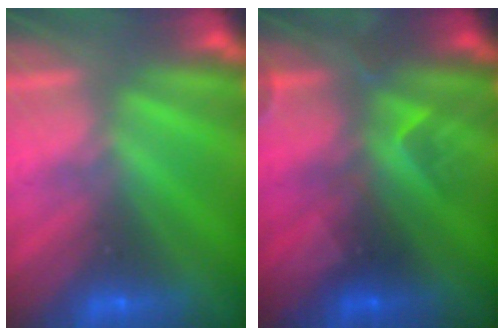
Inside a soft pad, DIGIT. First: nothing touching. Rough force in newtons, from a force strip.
{"total": 2.4}